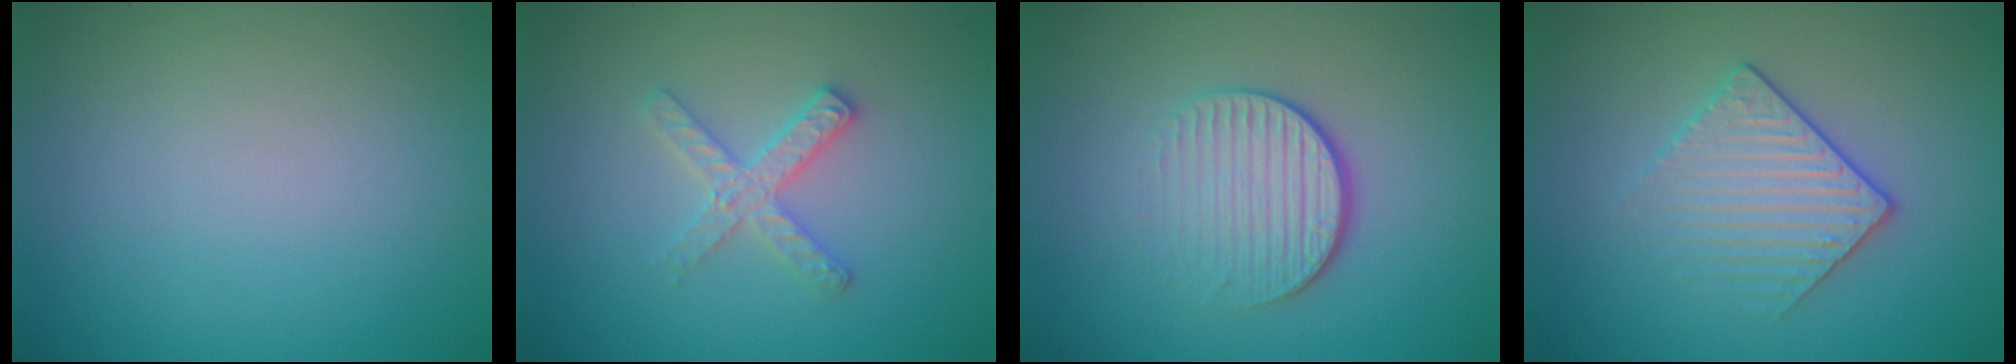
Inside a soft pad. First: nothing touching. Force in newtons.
{"total": 2.6, "press": 2.5, "slide": 0.4}
{"total": 4.0, "press": 2.7, "slide": 3.0}
{"total": 3.1, "press": 2.9, "slide": 1.2}